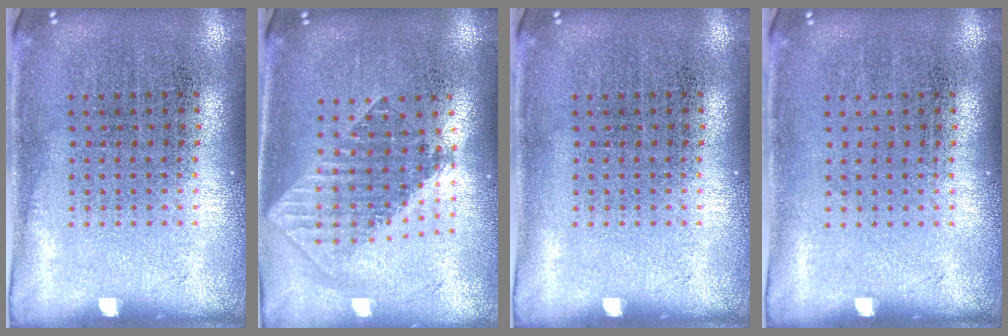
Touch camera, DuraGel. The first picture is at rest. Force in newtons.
{"total": 1.8, "press": 1.4, "slide": 1.1}
{"total": 0.0}
{"total": 0.0}